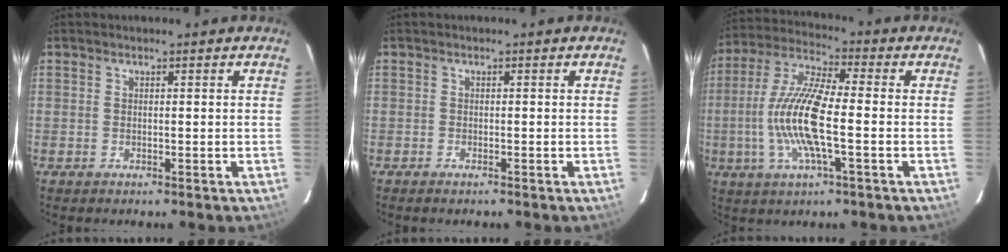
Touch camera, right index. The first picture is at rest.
{"total": 0.8, "force": [-0.7, 0.2, 0.3], "torque": [-0.008, 0.000, -0.014]}
{"total": 14.1, "force": [-2.6, 2.8, 13.5], "torque": [-0.279, -0.001, -0.054]}